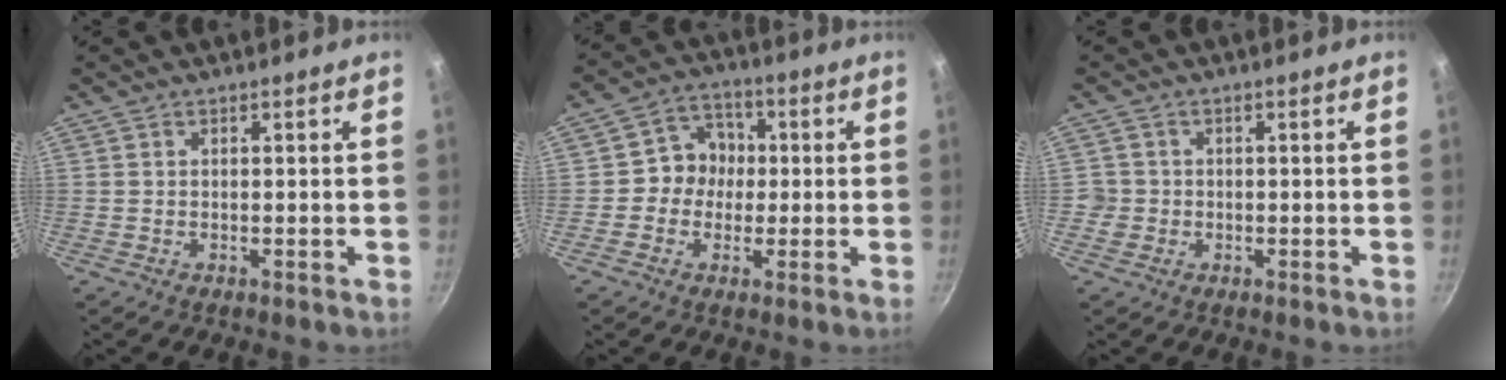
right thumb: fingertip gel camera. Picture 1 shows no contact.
{"total": 7.3, "force": [-0.2, 6.8, 2.8], "torque": [0.001, 0.018, -0.020]}
{"total": 2.5, "force": [-0.7, 2.4, 0.4], "torque": [0.004, 0.012, -0.012]}